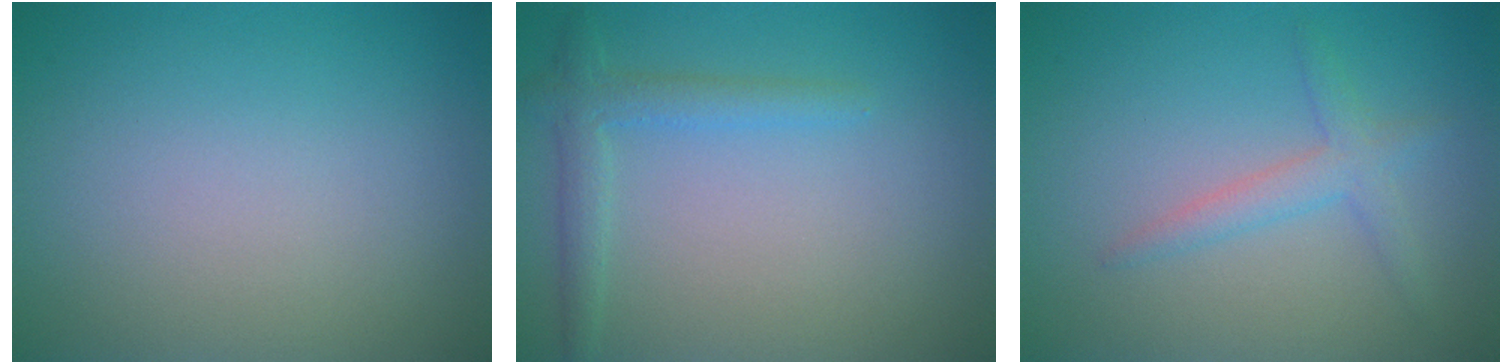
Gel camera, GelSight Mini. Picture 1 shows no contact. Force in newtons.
{"total": 2.3, "press": 2.3, "slide": 0.2}
{"total": 2.1, "press": 2.1, "slide": 0.1}